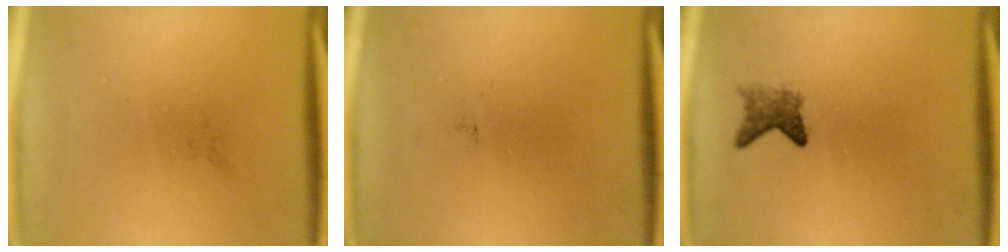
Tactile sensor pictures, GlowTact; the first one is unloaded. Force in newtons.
{"total": 0.0}
{"total": 2.5}